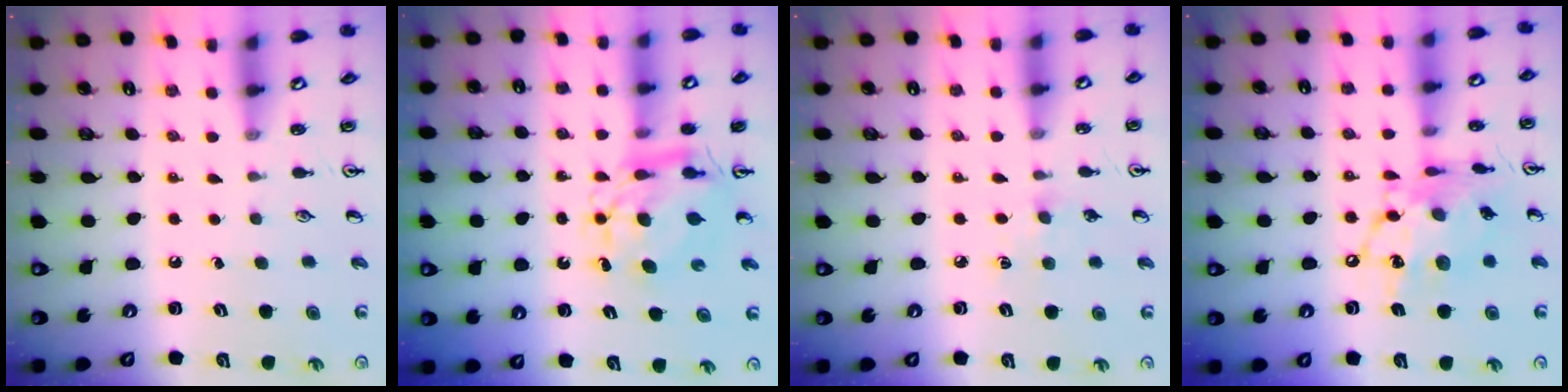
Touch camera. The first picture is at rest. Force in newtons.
{"total": 8.4, "press": 8.4, "slide": 0.9}
{"total": 5.6, "press": 5.6, "slide": 0.7}
{"total": 14.8, "press": 14.7, "slide": 1.4}